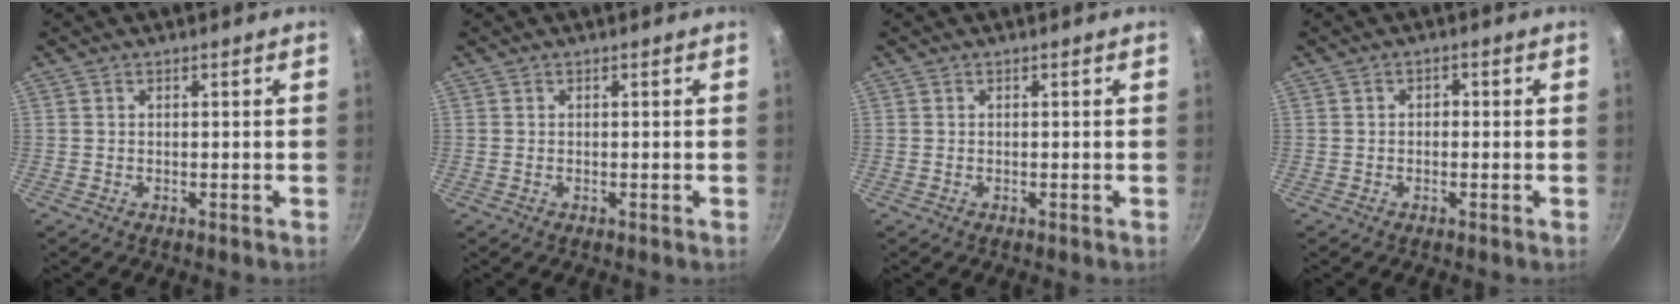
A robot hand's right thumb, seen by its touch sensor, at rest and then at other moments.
{"total": 0.0}
{"total": 0.0}
{"total": 1.2, "force": [-0.2, 1.0, 0.6], "torque": [-0.008, 0.005, -0.005]}